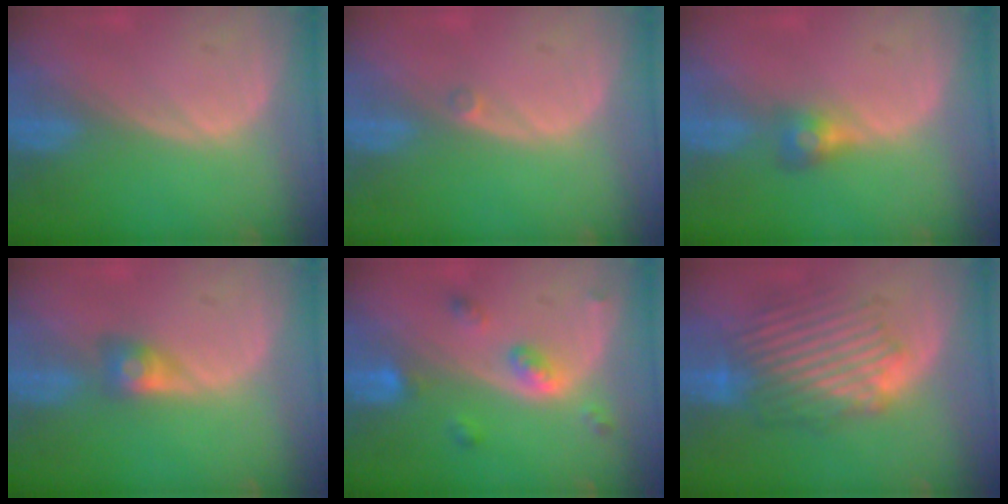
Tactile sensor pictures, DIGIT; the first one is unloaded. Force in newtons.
{"total": 0.8, "press": 0.6, "slide": 0.4}
{"total": 2.8, "press": 2.7, "slide": 0.9}
{"total": 3.1, "press": 2.7, "slide": 1.5}
{"total": 5.0, "press": 4.4, "slide": 2.5}
{"total": 8.9, "press": 8.6, "slide": 2.2}